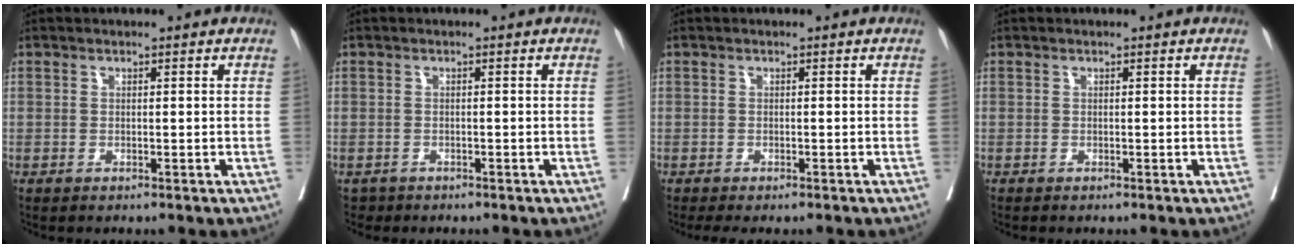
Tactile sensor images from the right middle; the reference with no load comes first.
{"total": 3.8, "force": [-3.4, 1.3, -0.9], "torque": [0.017, -0.003, -0.060]}
{"total": 2.5, "force": [-2.0, 0.9, 1.1], "torque": [-0.011, -0.006, -0.027]}
{"total": 0.0}